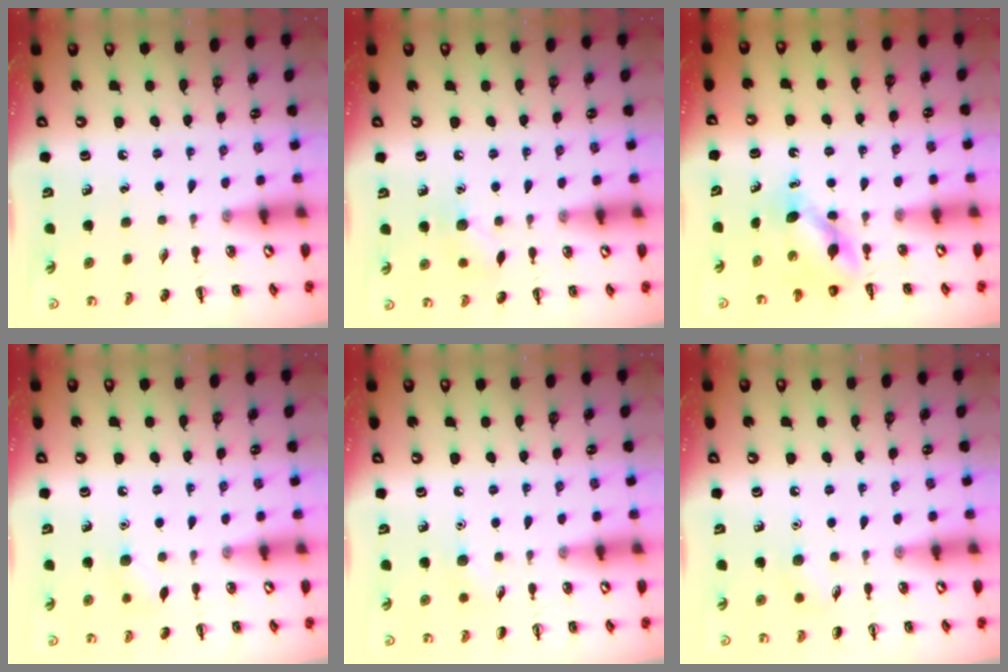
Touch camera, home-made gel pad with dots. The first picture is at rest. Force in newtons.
{"total": 7.5, "press": 7.3, "slide": 1.7}
{"total": 5.0, "press": 5.0, "slide": 0.3}
{"total": 6.8, "press": 6.5, "slide": 1.9}
{"total": 4.7, "press": 4.5, "slide": 1.2}
{"total": 5.7, "press": 5.4, "slide": 1.8}